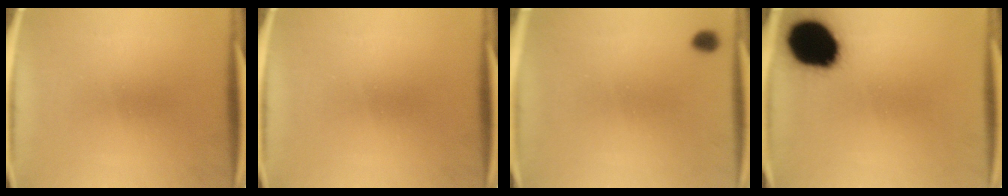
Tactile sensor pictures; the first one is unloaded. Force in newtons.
{"total": 0.0}
{"total": 2.9}
{"total": 18.5}